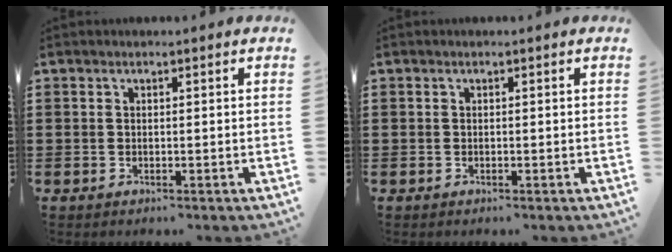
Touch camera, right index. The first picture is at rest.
{"total": 0.0}